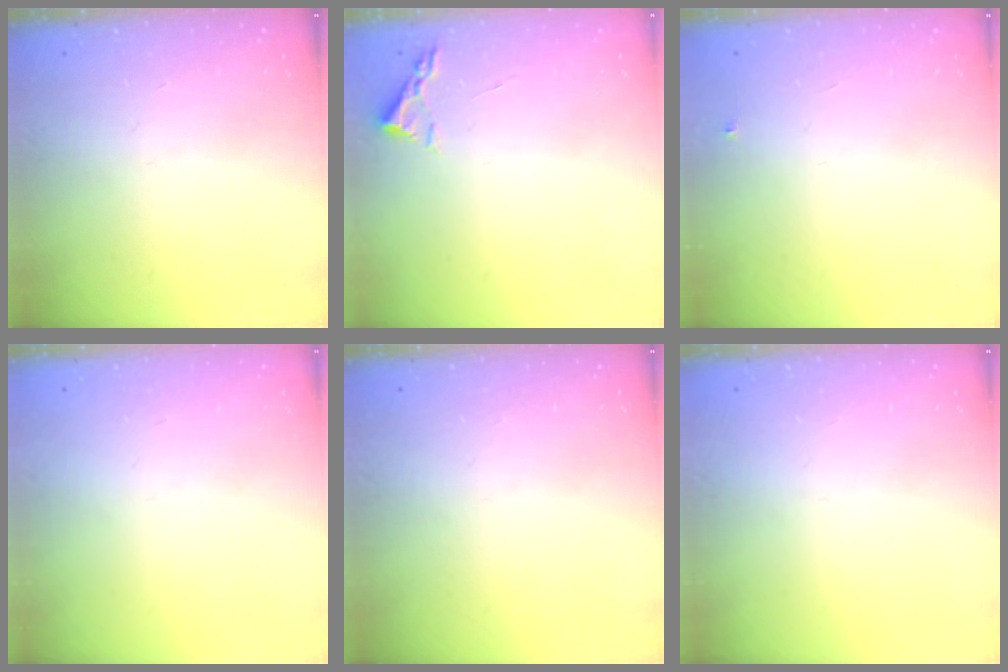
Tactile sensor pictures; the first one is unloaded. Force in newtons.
{"total": 2.4, "press": 2.3, "slide": 0.3}
{"total": 3.0, "press": 2.9, "slide": 0.4}
{"total": 0.0}
{"total": 0.0}
{"total": 0.0}